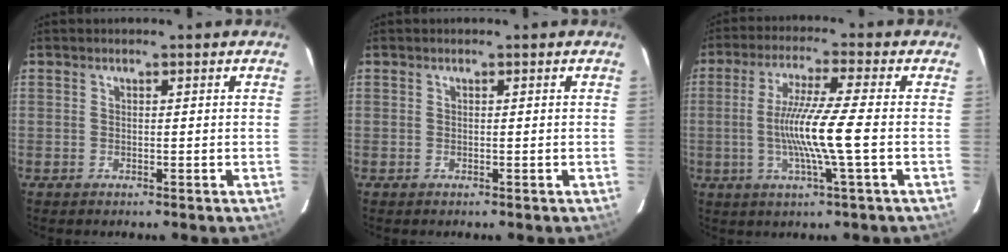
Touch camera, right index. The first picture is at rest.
{"total": 0.0}
{"total": 10.4, "force": [-1.8, -1.2, 10.1], "torque": [-0.193, -0.009, -0.033]}